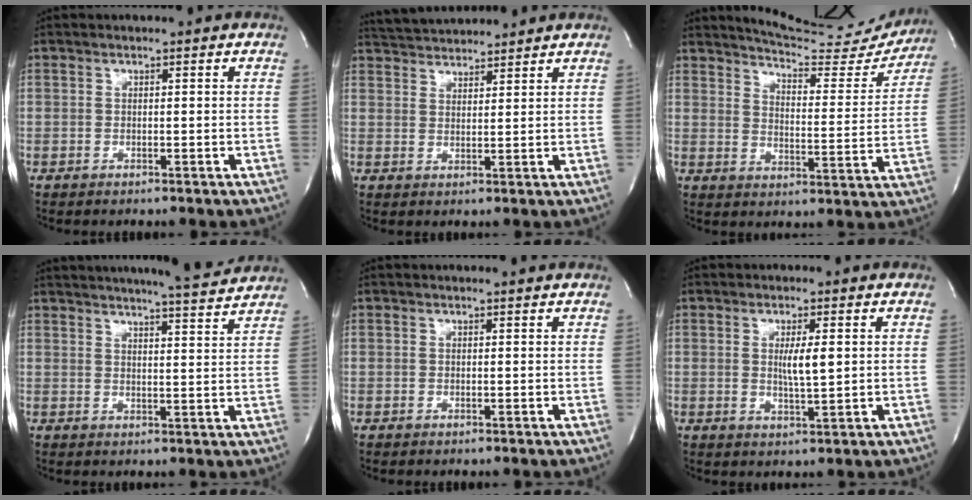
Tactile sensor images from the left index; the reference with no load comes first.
{"total": 8.2, "force": [8.0, 0.6, 1.9], "torque": [-0.043, 0.032, 0.131]}
{"total": 17.1, "force": [16.6, 2.4, 3.6], "torque": [-0.041, -0.061, 0.202]}
{"total": 12.1, "force": [11.2, 0.1, 4.5], "torque": [-0.073, -0.005, 0.140]}
{"total": 0.9, "force": [0.9, -0.2, 0.3], "torque": [-0.016, -0.002, 0.009]}
{"total": 3.7, "force": [0.6, 0.2, 3.7], "torque": [-0.069, -0.008, 0.012]}